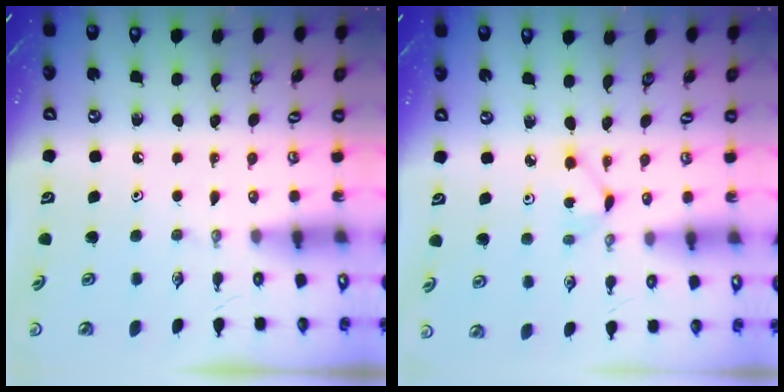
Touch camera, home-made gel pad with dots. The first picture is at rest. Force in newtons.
{"total": 3.2, "press": 3.2, "slide": 0.5}